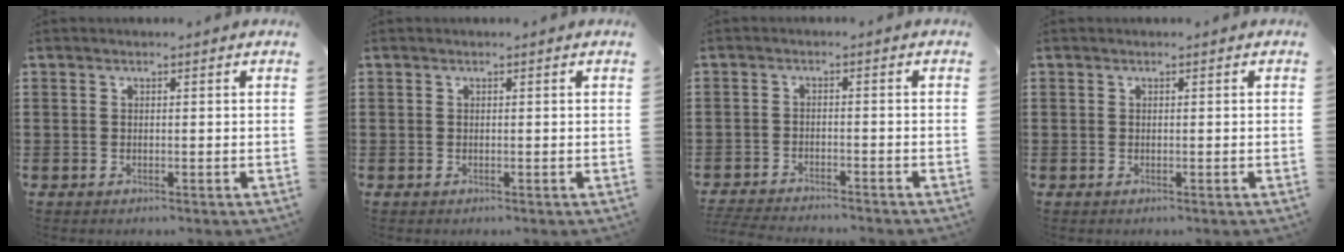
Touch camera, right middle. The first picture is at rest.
{"total": 0.0}
{"total": 3.2, "force": [-3.2, 0.0, 0.4], "torque": [-0.016, -0.004, -0.068]}
{"total": 0.0}